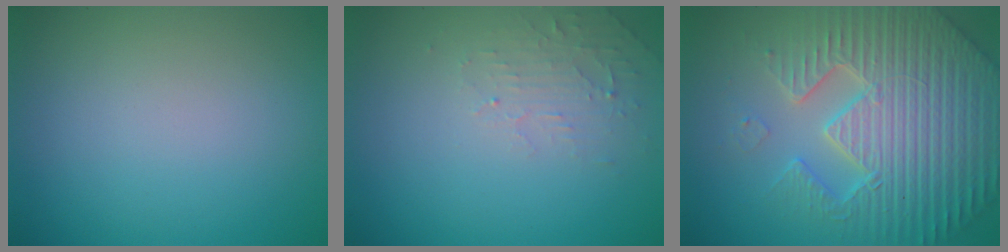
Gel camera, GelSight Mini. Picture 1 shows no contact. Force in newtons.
{"total": 2.0, "press": 1.9, "slide": 0.4}
{"total": 7.7, "press": 7.4, "slide": 1.9}